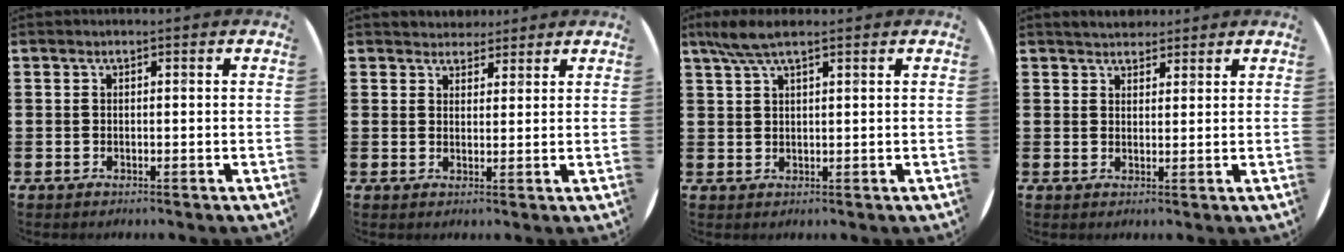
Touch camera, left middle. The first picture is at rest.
{"total": 2.5, "force": [2.4, 0.9, 0.0], "torque": [0.005, -0.004, 0.044]}
{"total": 4.0, "force": [2.8, 0.8, 2.8], "torque": [-0.058, 0.005, 0.050]}
{"total": 2.8, "force": [2.7, 0.7, 0.1], "torque": [-0.006, 0.000, 0.052]}